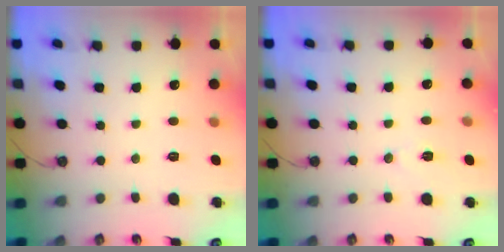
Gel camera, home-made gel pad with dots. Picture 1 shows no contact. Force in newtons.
{"total": 7.4, "press": 5.8, "slide": 4.5}